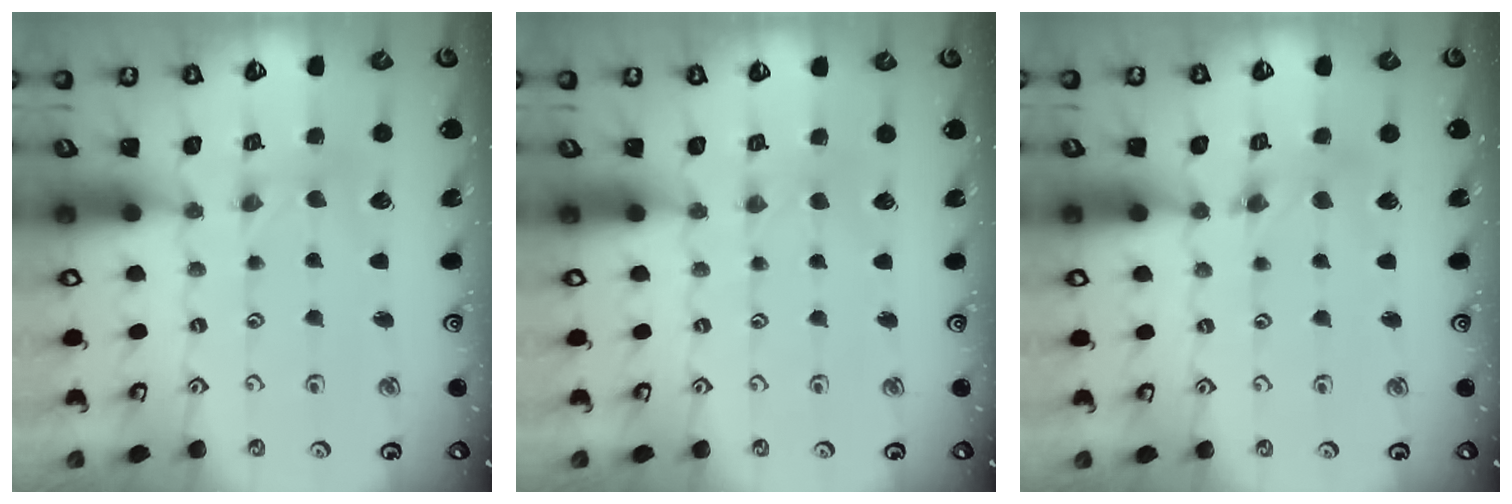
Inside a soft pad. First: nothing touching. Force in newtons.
{"total": 0.0}
{"total": 3.4, "press": 3.3, "slide": 0.4}